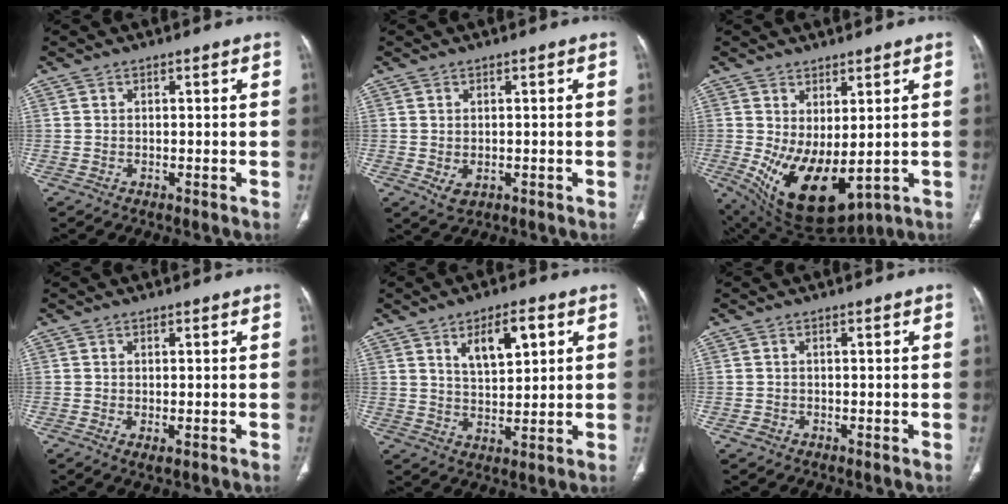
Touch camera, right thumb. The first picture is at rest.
{"total": 2.7, "force": [-0.5, 1.9, 1.9], "torque": [-0.033, -0.003, 0.003]}
{"total": 14.0, "force": [-1.2, 6.8, 12.2], "torque": [-0.203, -0.024, 0.012]}
{"total": 1.4, "force": [-0.3, 0.5, 1.2], "torque": [-0.027, -0.006, -0.001]}
{"total": 8.6, "force": [3.7, 3.8, 6.7], "torque": [-0.095, -0.016, 0.066]}
{"total": 0.9, "force": [-0.4, 0.8, 0.3], "torque": [-0.005, 0.003, -0.007]}